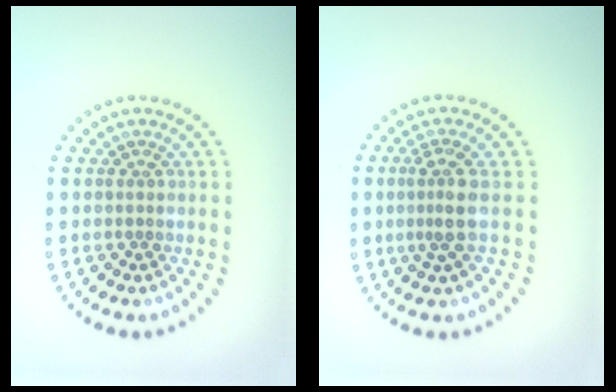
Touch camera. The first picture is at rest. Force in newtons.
{"total": 2.6, "press": 1.9, "slide": 1.7}